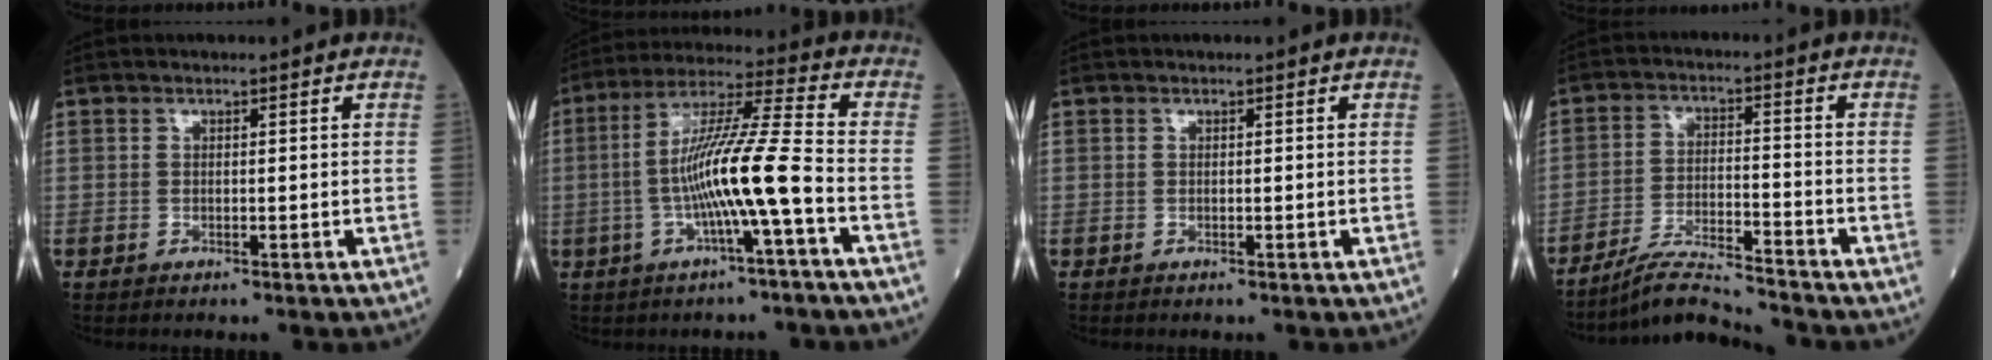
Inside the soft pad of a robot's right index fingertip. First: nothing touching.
{"total": 11.8, "force": [-2.8, -0.6, 11.4], "torque": [-0.216, 0.013, -0.053]}
{"total": 0.0}
{"total": 7.3, "force": [-7.0, -0.8, 1.8], "torque": [-0.036, -0.011, -0.127]}